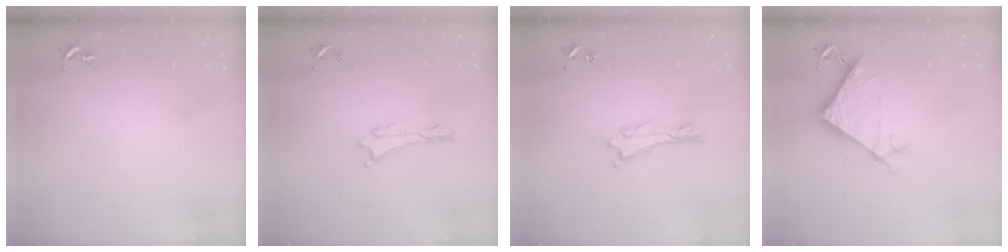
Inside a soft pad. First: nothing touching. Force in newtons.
{"total": 0.0}
{"total": 0.0}
{"total": 7.2, "press": 7.2, "slide": 0.4}